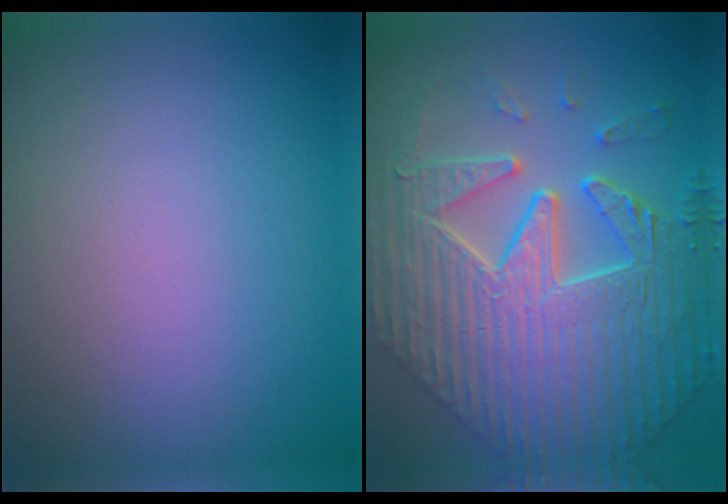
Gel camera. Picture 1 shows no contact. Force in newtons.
{"total": 8.9, "press": 7.2, "slide": 5.3}